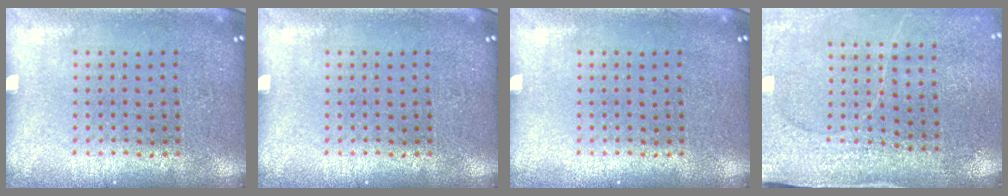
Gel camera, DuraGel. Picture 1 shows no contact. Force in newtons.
{"total": 0.0}
{"total": 0.0}
{"total": 2.9, "press": 2.9, "slide": 0.4}